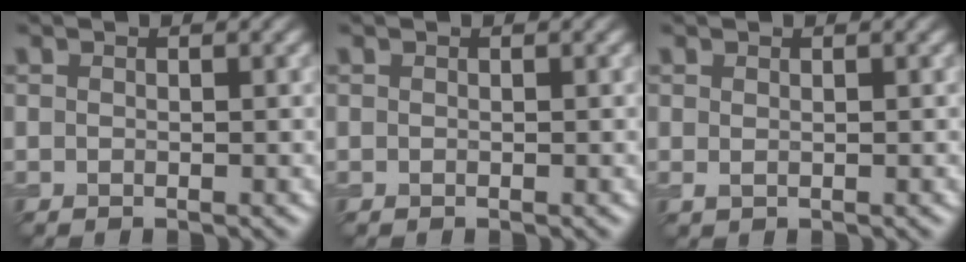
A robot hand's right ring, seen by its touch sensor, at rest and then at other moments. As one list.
[{"total": 0.0}, {"total": 0.5, "force": [0.3, 0.2, 0.4], "torque": [-0.009, 0.000, 0.006]}]